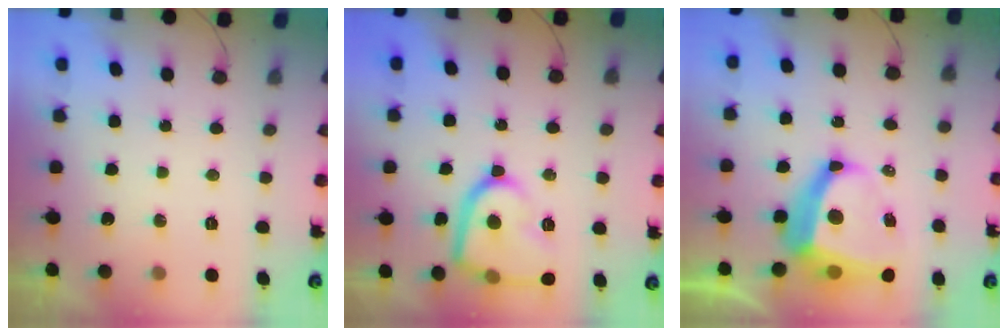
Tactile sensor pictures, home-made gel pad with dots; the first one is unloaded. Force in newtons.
{"total": 15.1, "press": 15.0, "slide": 1.4}
{"total": 11.8, "press": 11.7, "slide": 1.3}